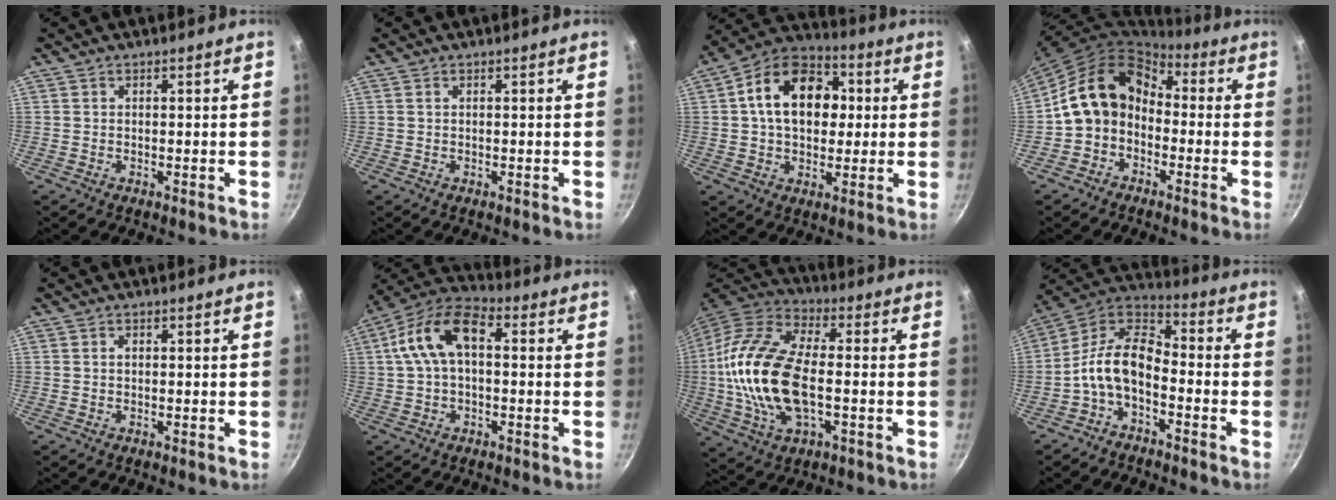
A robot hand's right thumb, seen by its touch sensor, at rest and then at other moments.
{"total": 0.0}
{"total": 16.7, "force": [2.5, 11.8, 11.5], "torque": [-0.154, 0.023, 0.022]}
{"total": 12.3, "force": [-1.5, 9.9, 7.2], "torque": [-0.099, 0.053, -0.045]}
{"total": 0.6, "force": [0.1, 0.4, 0.4], "torque": [-0.007, 0.003, 0.001]}
{"total": 12.3, "force": [1.4, 7.1, 9.9], "torque": [-0.174, 0.038, 0.008]}
{"total": 21.0, "force": [-1.6, 10.8, 17.9], "torque": [-0.358, 0.027, -0.040]}
{"total": 11.6, "force": [-4.0, 6.5, 8.7], "torque": [-0.160, 0.063, -0.096]}